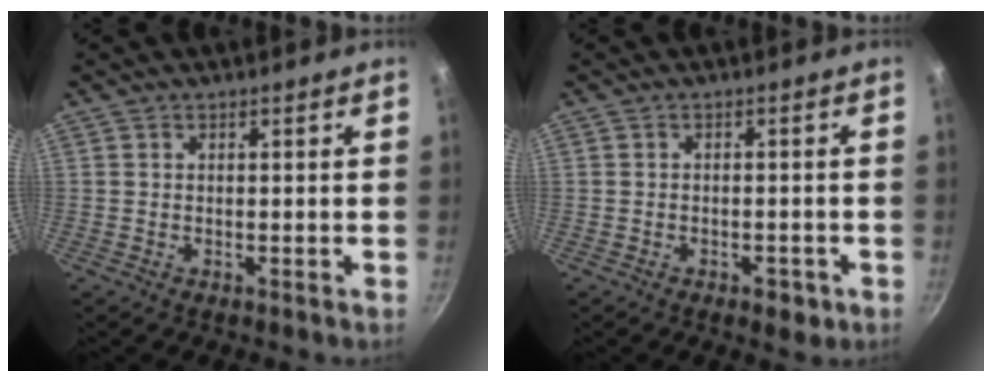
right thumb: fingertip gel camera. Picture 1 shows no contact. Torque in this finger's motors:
{"motor_torque": [-0.22, 0.00, -0.32, 0.11, 0.02]}